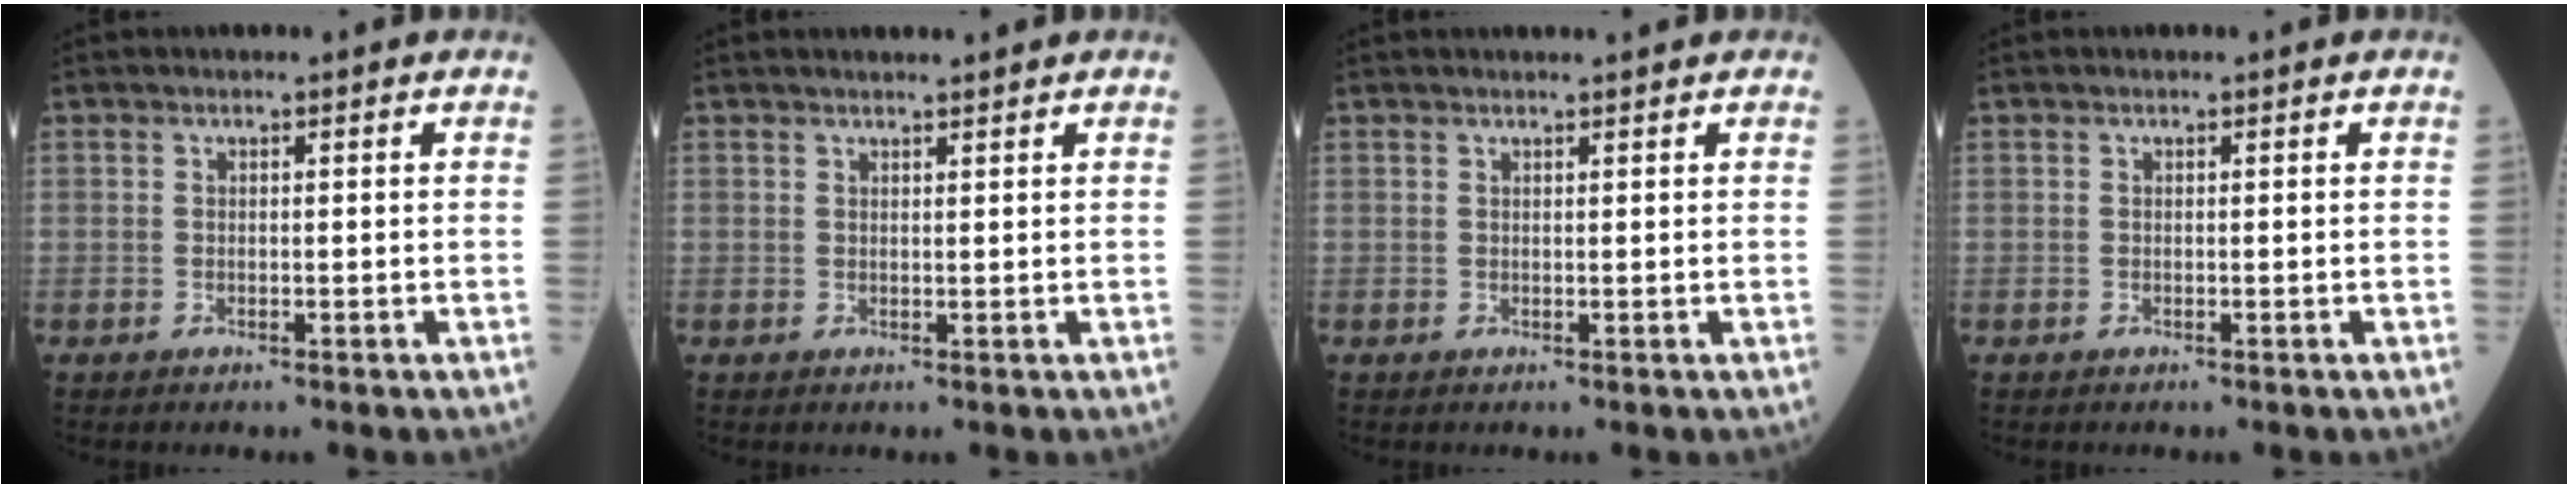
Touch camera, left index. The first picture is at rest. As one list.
[{"total": 3.5, "force": [3.3, 0.1, 1.2], "torque": [-0.017, 0.014, 0.043]}, {"total": 3.0, "force": [2.7, 0.3, 1.1], "torque": [-0.015, 0.015, 0.031]}, {"total": 0.0}]